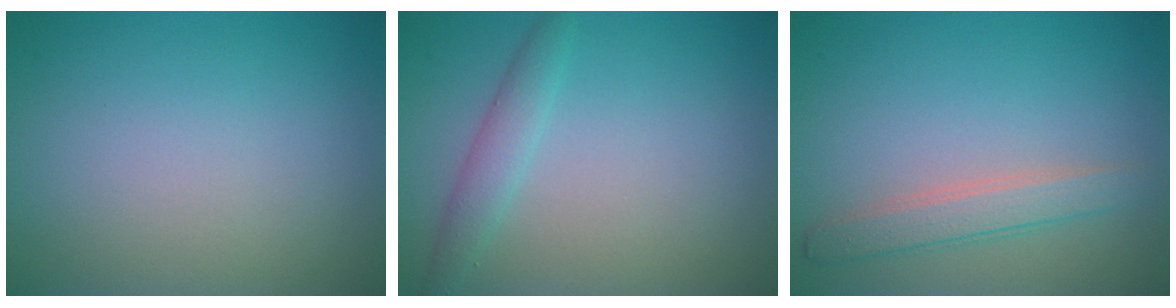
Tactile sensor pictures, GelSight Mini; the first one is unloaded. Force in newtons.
{"total": 2.0, "press": 2.0, "slide": 0.3}
{"total": 2.5, "press": 2.4, "slide": 0.1}